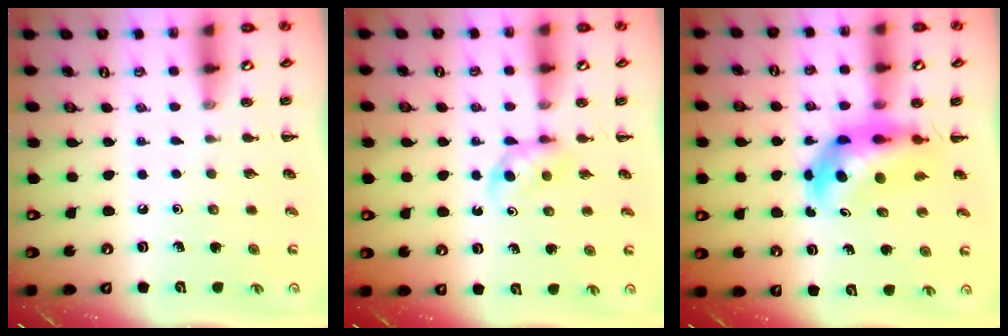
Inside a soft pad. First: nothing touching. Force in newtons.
{"total": 3.8, "press": 3.5, "slide": 1.4}
{"total": 7.2, "press": 6.9, "slide": 2.1}